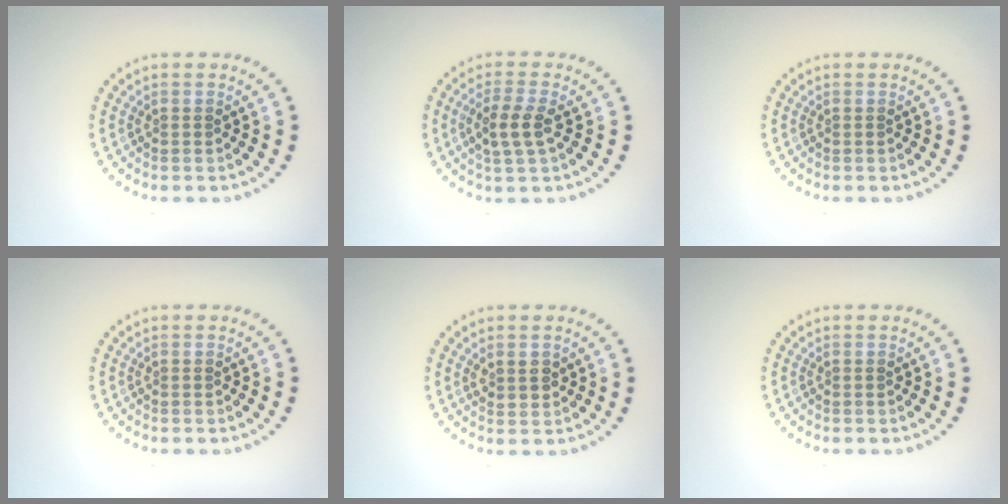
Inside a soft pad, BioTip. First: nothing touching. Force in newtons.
{"total": 2.8, "press": 2.6, "slide": 1.0}
{"total": 0.0}
{"total": 0.0}
{"total": 1.6, "press": 1.5, "slide": 0.6}
{"total": 0.0}